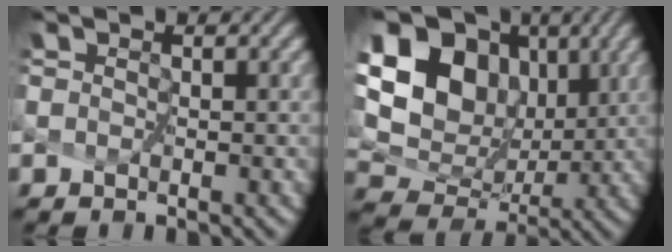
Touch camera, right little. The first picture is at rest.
{"total": 14.9, "force": [5.9, 11.5, 7.4], "torque": [-0.193, 0.036, 0.127]}